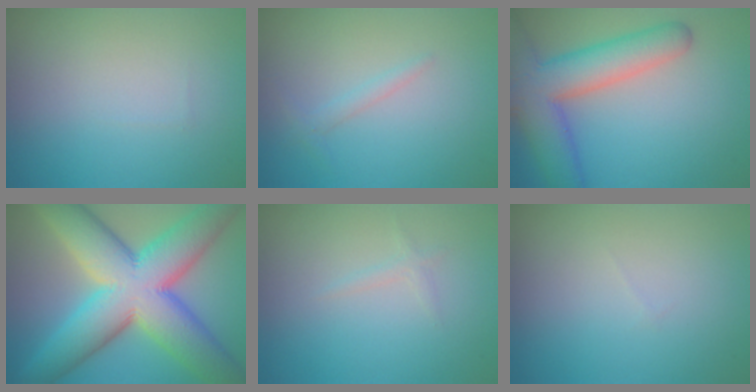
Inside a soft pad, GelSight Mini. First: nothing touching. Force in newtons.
{"total": 0.9, "press": 0.9, "slide": 0.1}
{"total": 8.3, "press": 8.3, "slide": 0.5}
{"total": 14.6, "press": 14.6, "slide": 0.3}
{"total": 0.7, "press": 0.7, "slide": 0.0}
{"total": 0.0}